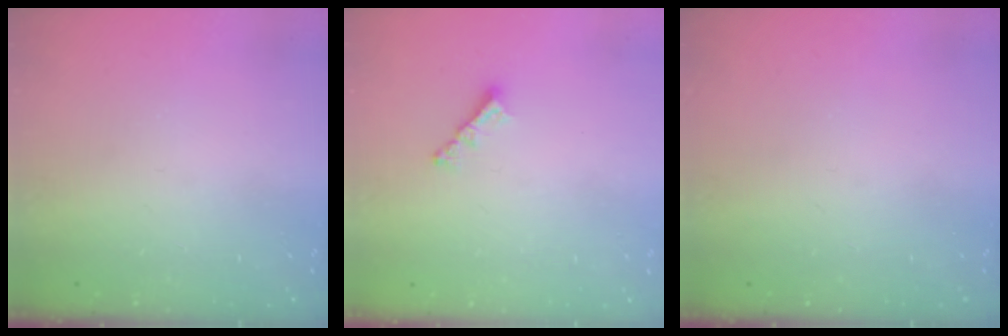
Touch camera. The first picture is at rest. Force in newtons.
{"total": 3.4, "press": 3.4, "slide": 0.1}
{"total": 0.0}